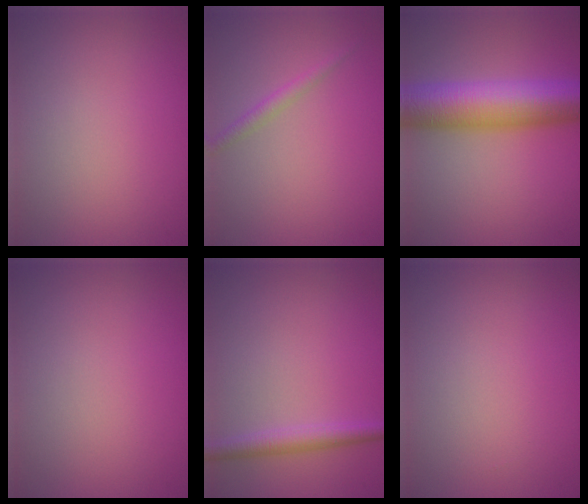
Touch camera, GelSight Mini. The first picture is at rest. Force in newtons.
{"total": 1.2, "press": 1.2, "slide": 0.0}
{"total": 10.1, "press": 10.1, "slide": 0.1}
{"total": 0.0}
{"total": 2.3, "press": 2.3, "slide": 0.0}
{"total": 0.0}